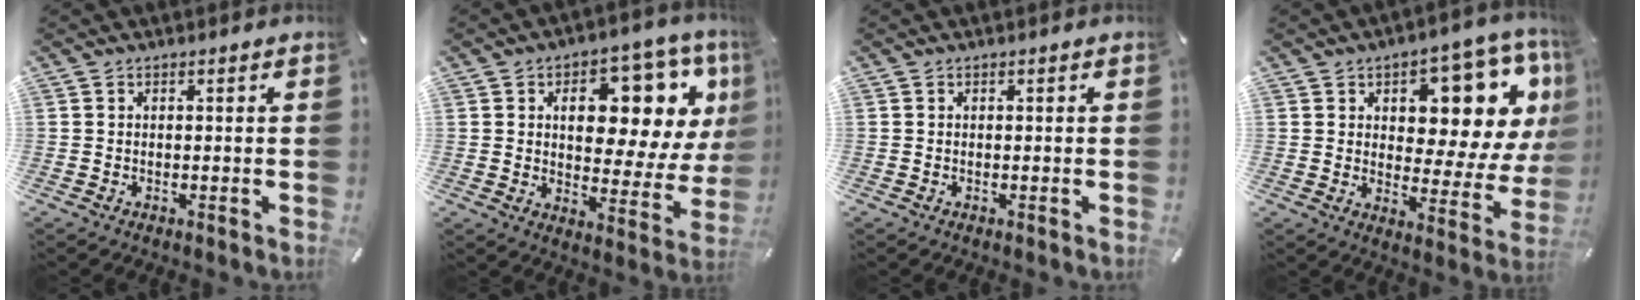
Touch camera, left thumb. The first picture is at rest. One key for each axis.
{"total": 14.8, "fx": 7.1, "fy": 8.3, "fz": 10.0, "tx": -0.119, "ty": -0.066, "tz": 0.112}
{"total": 0.0}
{"total": 12.8, "fx": 7.1, "fy": 7.1, "fz": 8.0, "tx": -0.095, "ty": -0.077, "tz": 0.115}